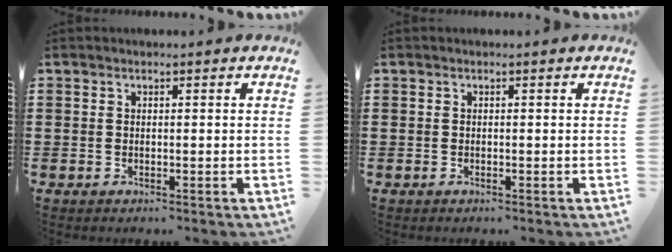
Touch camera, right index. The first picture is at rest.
{"total": 0.0}